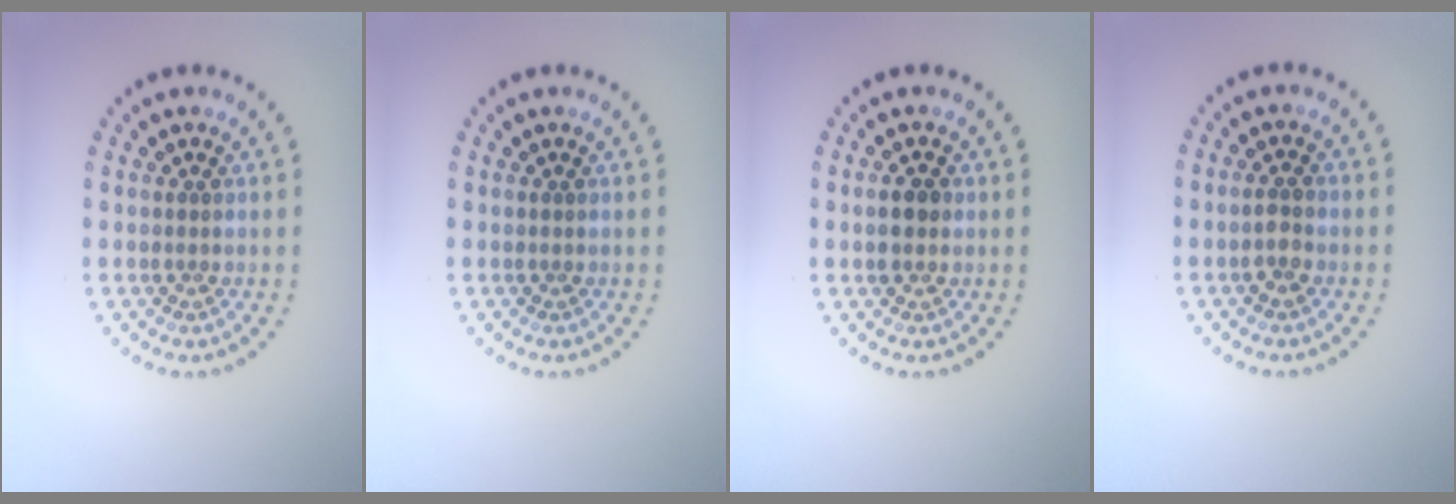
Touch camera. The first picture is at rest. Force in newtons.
{"total": 0.0}
{"total": 2.3, "press": 2.3, "slide": 0.1}
{"total": 1.6, "press": 1.6, "slide": 0.1}